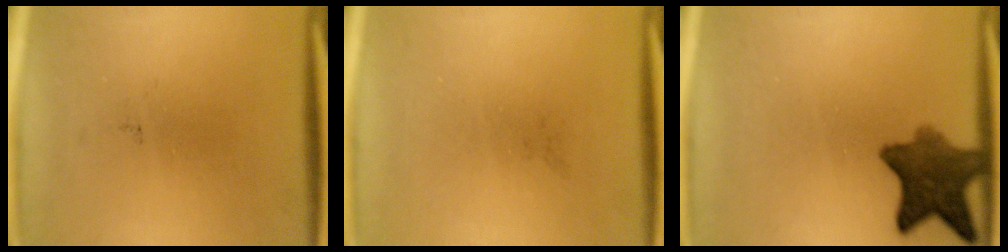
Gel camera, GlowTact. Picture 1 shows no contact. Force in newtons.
{"total": 0.0}
{"total": 8.6}